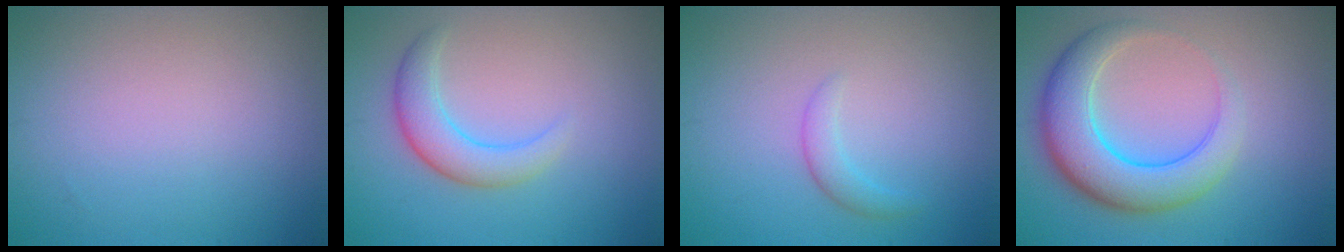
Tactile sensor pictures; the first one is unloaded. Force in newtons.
{"total": 3.3, "press": 3.3, "slide": 0.1}
{"total": 1.5, "press": 1.5, "slide": 0.1}
{"total": 6.8, "press": 6.8, "slide": 0.2}